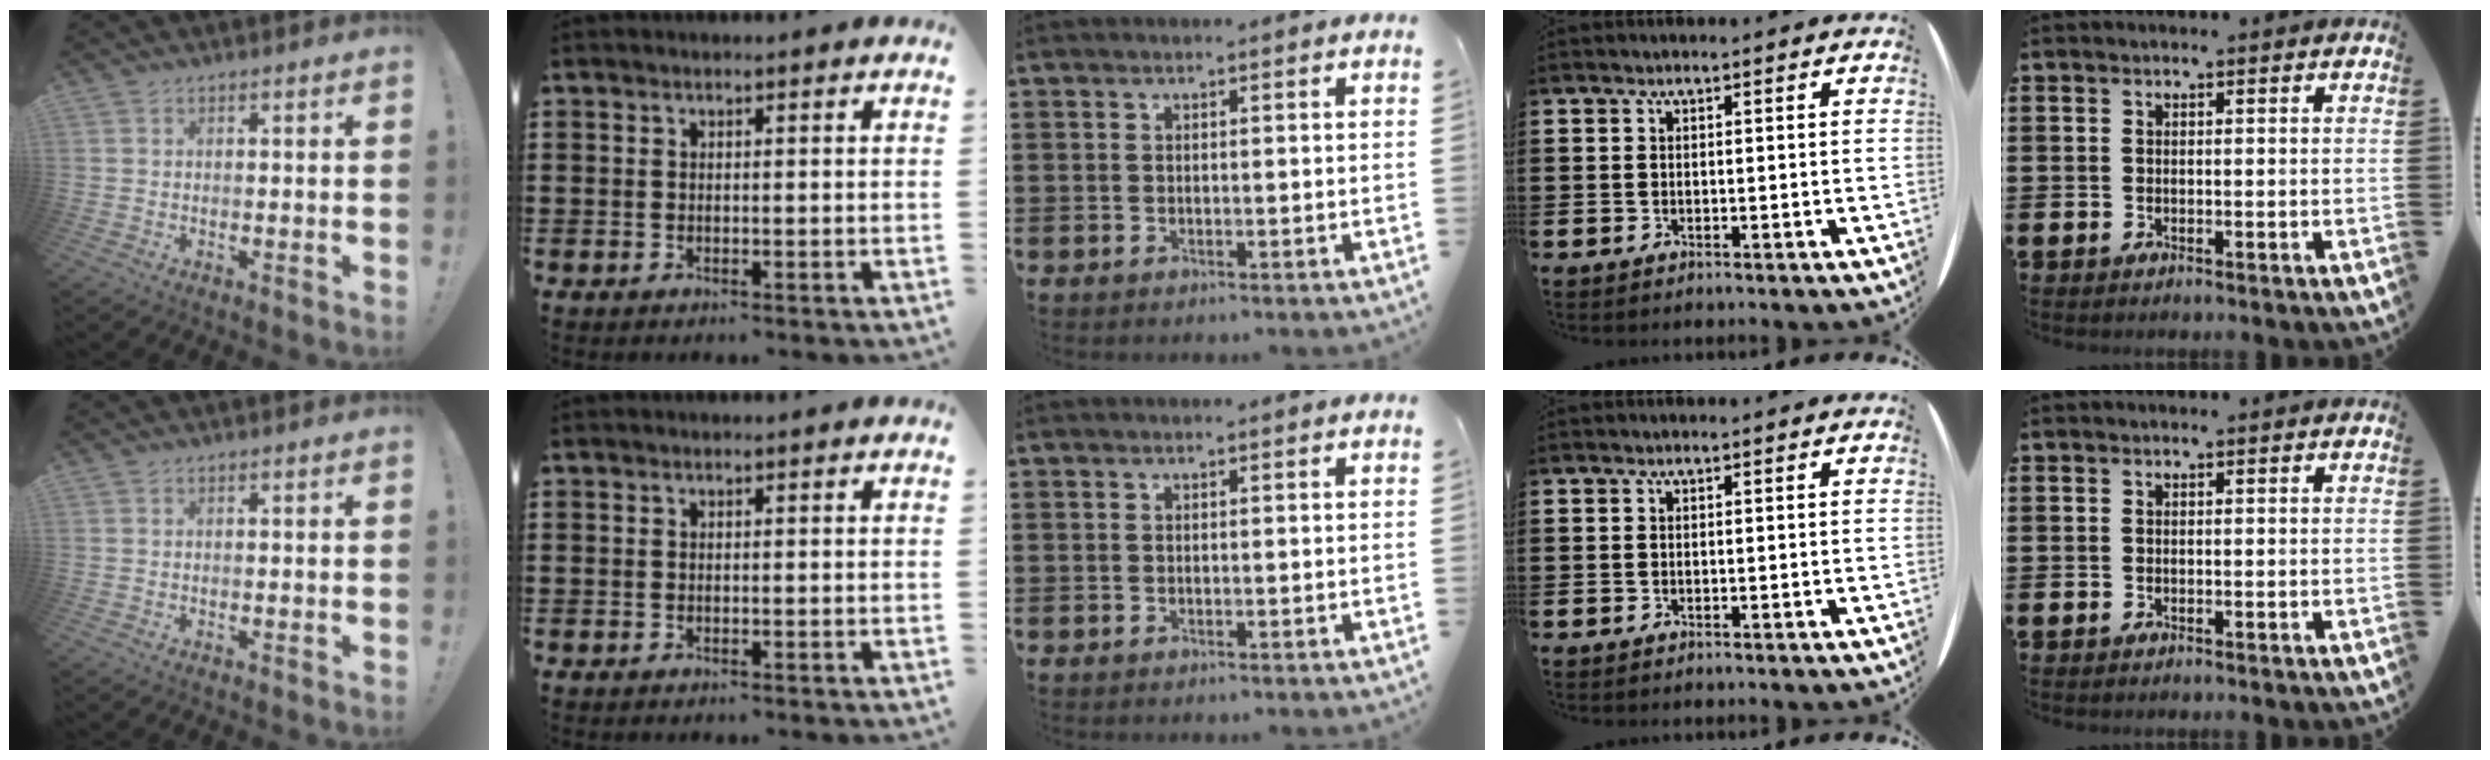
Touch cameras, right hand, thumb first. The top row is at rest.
{}